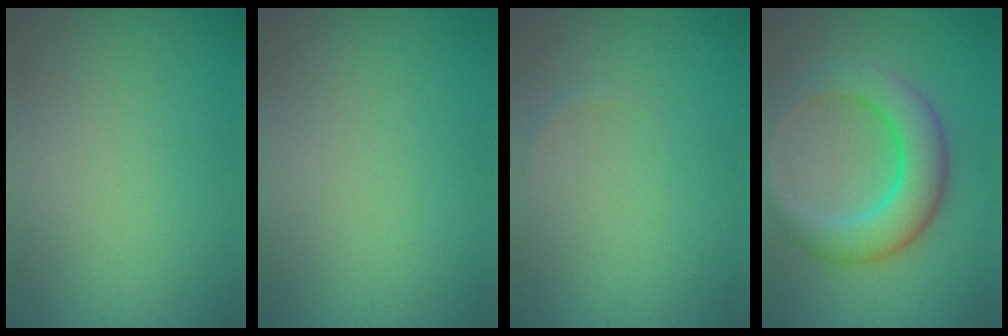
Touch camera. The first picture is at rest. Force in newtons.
{"total": 0.0}
{"total": 0.5, "press": 0.5, "slide": 0.0}
{"total": 7.0, "press": 7.0, "slide": 0.2}